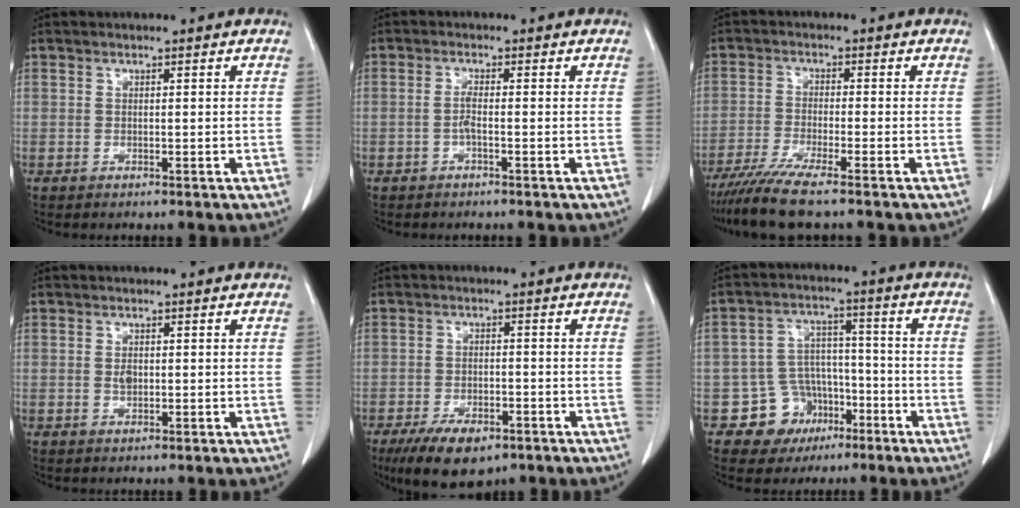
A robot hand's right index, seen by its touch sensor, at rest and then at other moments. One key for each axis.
{"total": 1.6, "fx": -0.5, "fy": 0.0, "fz": 1.5, "tx": -0.029, "ty": 0.001, "tz": -0.012}
{"total": 7.1, "fx": -5.8, "fy": -0.5, "fz": 4.1, "tx": -0.068, "ty": -0.022, "tz": -0.101}
{"total": 1.4, "fx": 0.0, "fy": 0.8, "fz": 1.1, "tx": -0.021, "ty": 0.000, "tz": 0.001}
{"total": 8.8, "fx": -5.9, "fy": 3.9, "fz": 5.3, "tx": -0.090, "ty": -0.008, "tz": -0.094}
{"total": 8.4, "fx": -4.0, "fy": 7.2, "fz": 1.2, "tx": -0.002, "ty": 0.030, "tz": -0.051}